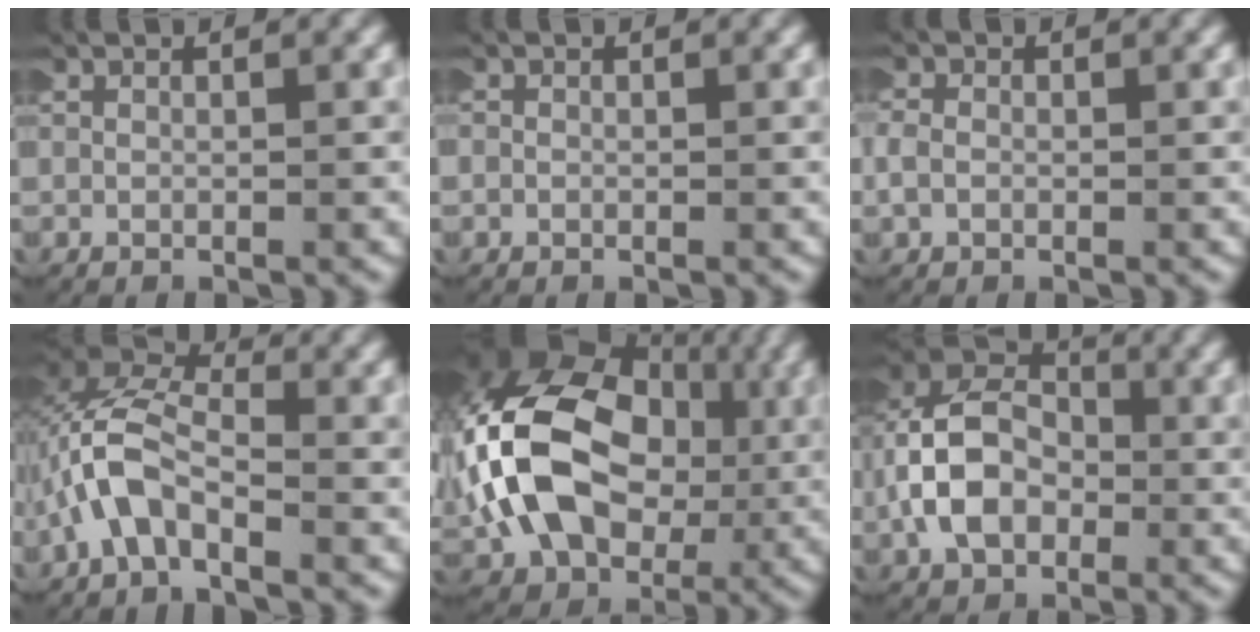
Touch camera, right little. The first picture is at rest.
{"total": 0.9, "force": [-0.1, 0.9, 0.1], "torque": [-0.003, 0.002, -0.007]}
{"total": 2.2, "force": [0.0, 1.9, 1.1], "torque": [-0.034, 0.003, -0.003]}
{"total": 6.2, "force": [0.2, 4.7, 4.0], "torque": [-0.115, -0.004, -0.010]}
{"total": 14.6, "force": [2.3, 10.3, 10.1], "torque": [-0.231, -0.016, 0.041]}
{"total": 8.3, "force": [0.3, 6.5, 5.0], "torque": [-0.125, -0.007, 0.005]}